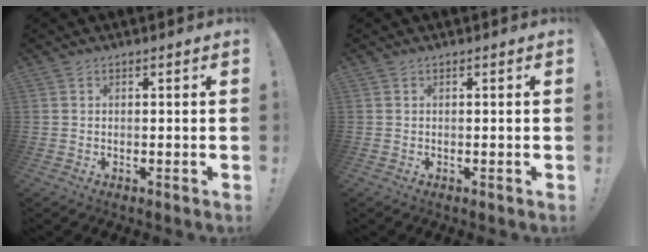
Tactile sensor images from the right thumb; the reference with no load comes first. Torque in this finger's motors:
{"motor_torque": [0.00, 0.00, 0.01, 0.00, 0.02]}